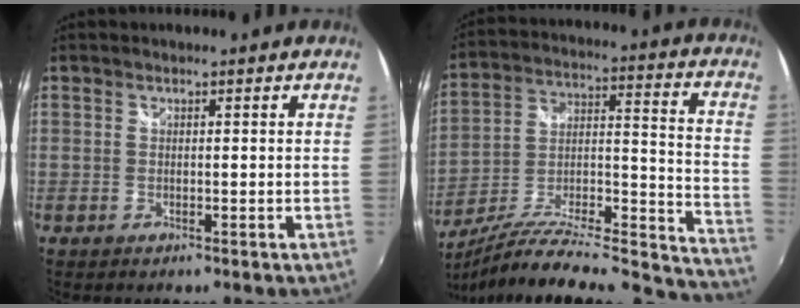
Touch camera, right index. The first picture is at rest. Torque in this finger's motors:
{"motor_torque": [-1.06, -0.98, 0.00, -0.01]}